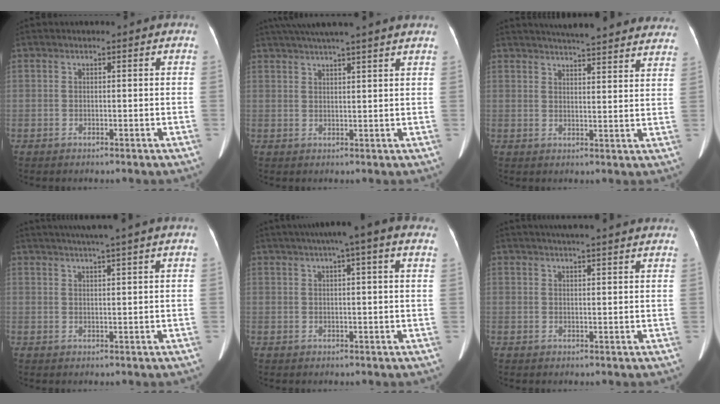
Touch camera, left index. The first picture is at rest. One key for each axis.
{"total": 11.9, "fx": 10.2, "fy": -0.9, "fz": 6.1, "tx": -0.104, "ty": 0.031, "tz": 0.134}
{"total": 22.4, "fx": 20.6, "fy": 2.9, "fz": 8.2, "tx": -0.114, "ty": -0.022, "tz": 0.242}
{"total": 8.5, "fx": 7.0, "fy": -1.6, "fz": 4.5, "tx": -0.062, "ty": 0.021, "tz": 0.088}
{"total": 9.9, "fx": 6.9, "fy": 0.4, "fz": 7.1, "tx": -0.106, "ty": 0.037, "tz": 0.081}
{"total": 14.4, "fx": 13.0, "fy": 0.6, "fz": 6.3, "tx": -0.093, "ty": 0.025, "tz": 0.156}